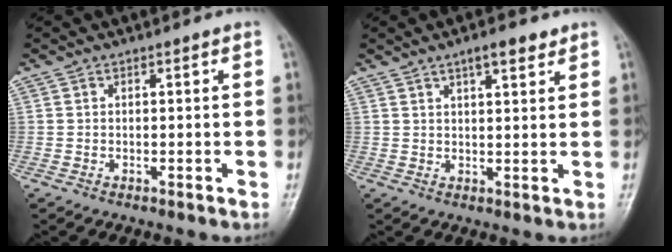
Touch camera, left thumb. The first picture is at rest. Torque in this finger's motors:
{"motor_torque": [-0.32, -0.22, 0.08, -0.02, 0.01]}